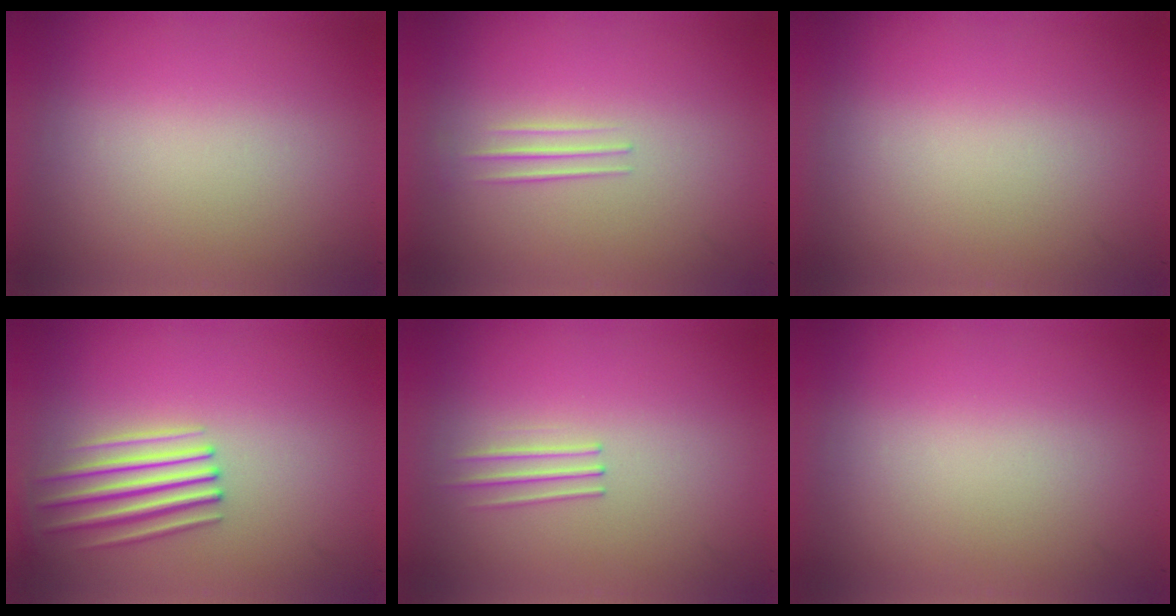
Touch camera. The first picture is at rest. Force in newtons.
{"total": 1.4}
{"total": 0.0}
{"total": 3.0}
{"total": 1.2}
{"total": 0.0}